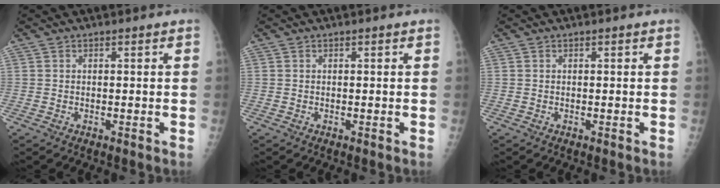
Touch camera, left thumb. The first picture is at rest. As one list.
[{"total": 0.0}, {"total": 0.0}]